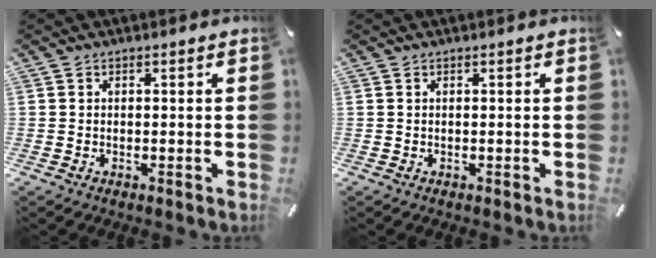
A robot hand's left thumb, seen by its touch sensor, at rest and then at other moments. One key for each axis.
{"total": 0.0}